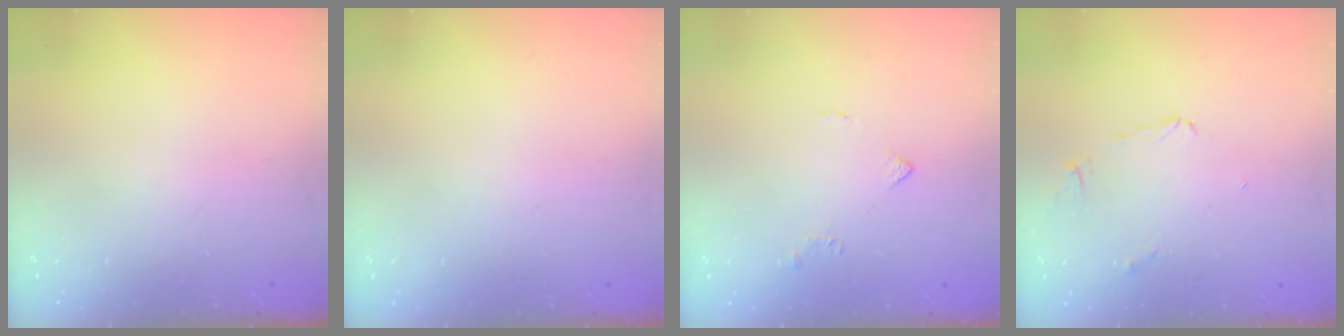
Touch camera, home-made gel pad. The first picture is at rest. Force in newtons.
{"total": 2.0, "press": 2.0, "slide": 0.1}
{"total": 2.8, "press": 2.8, "slide": 0.6}
{"total": 4.3, "press": 4.2, "slide": 0.6}